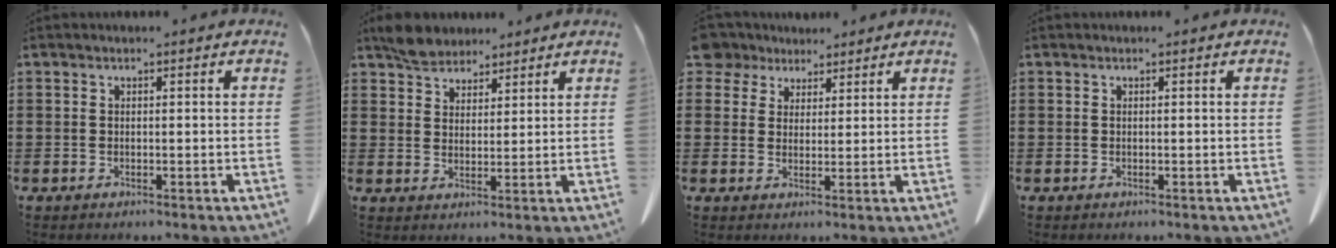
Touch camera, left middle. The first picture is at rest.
{"total": 4.4, "force": [3.9, 2.0, 0.8], "torque": [-0.029, 0.002, 0.076]}
{"total": 4.5, "force": [3.5, 2.8, 0.7], "torque": [-0.026, 0.001, 0.065]}
{"total": 0.0}